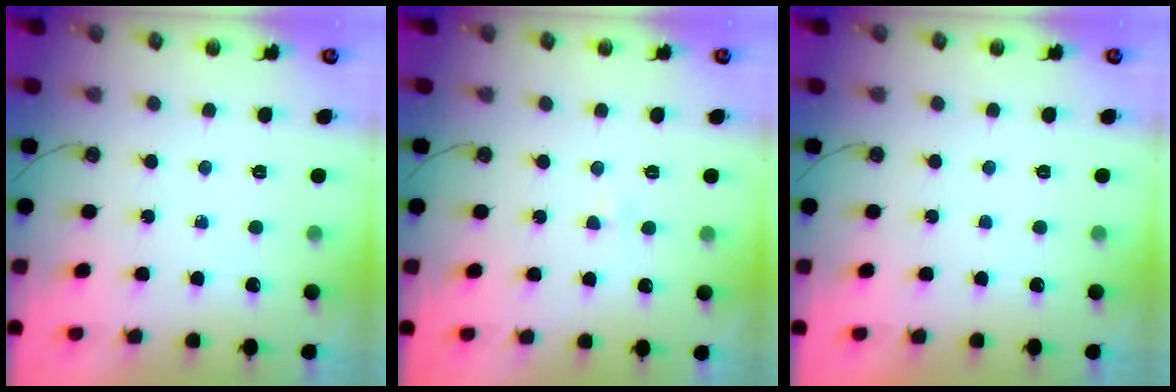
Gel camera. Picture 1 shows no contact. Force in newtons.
{"total": 1.6, "press": 1.6, "slide": 0.2}
{"total": 0.0}